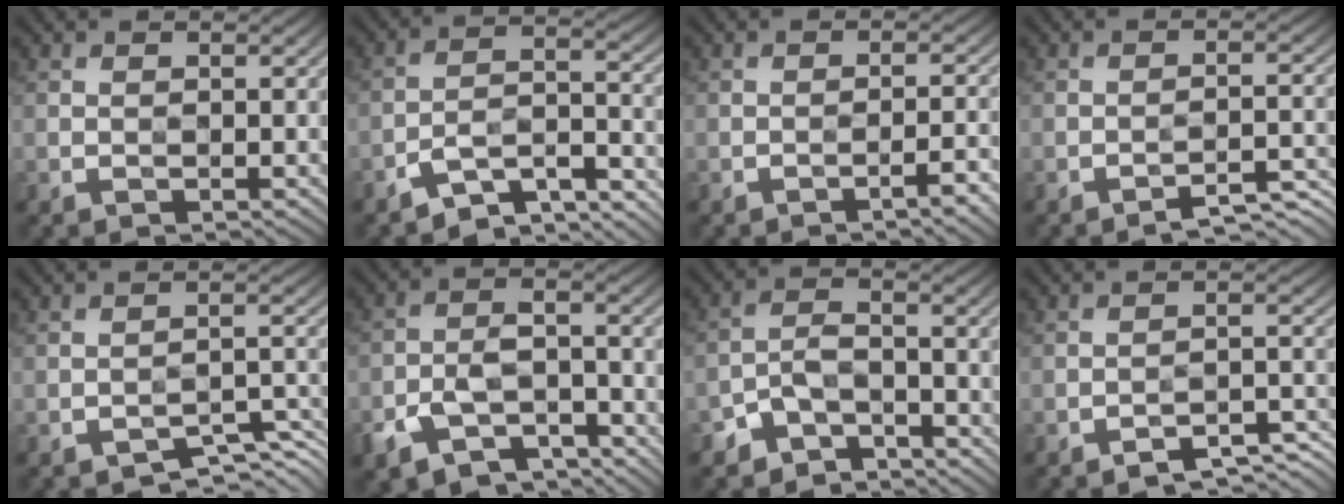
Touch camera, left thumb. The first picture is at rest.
{"total": 8.9, "force": [-7.3, 2.6, 4.3], "torque": [-0.064, 0.001, -0.135]}
{"total": 3.0, "force": [-2.1, 0.3, 2.1], "torque": [-0.028, 0.014, -0.036]}
{"total": 3.8, "force": [-3.2, 0.4, 2.0], "torque": [-0.029, 0.009, -0.047]}
{"total": 3.6, "force": [-3.2, 1.0, 1.4], "torque": [-0.015, 0.005, -0.046]}
{"total": 8.8, "force": [-5.7, 4.7, 4.9], "torque": [-0.090, -0.016, -0.103]}
{"total": 5.8, "force": [-4.5, 2.8, 2.4], "torque": [-0.039, 0.002, -0.096]}
{"total": 4.3, "force": [-3.6, 0.8, 2.2], "torque": [-0.032, 0.006, -0.054]}